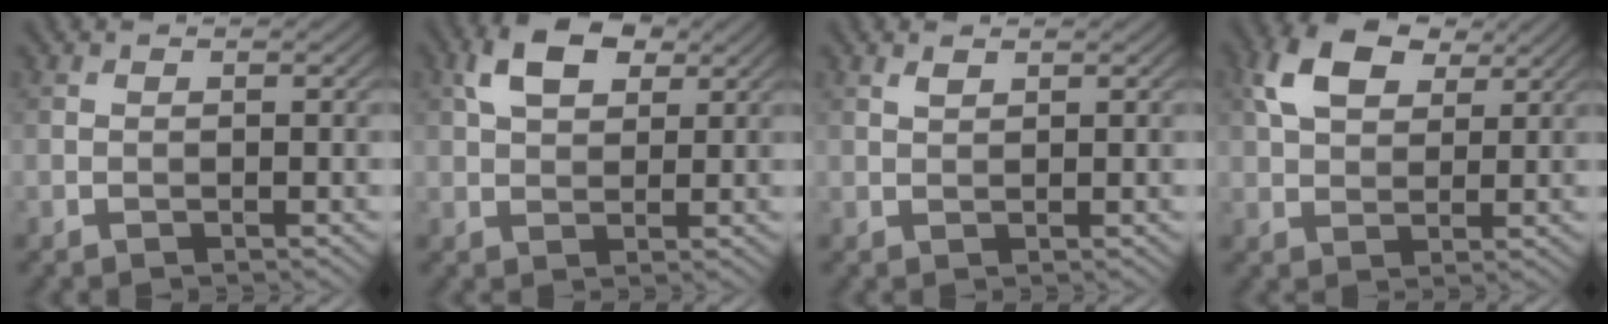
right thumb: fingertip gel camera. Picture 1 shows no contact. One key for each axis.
{"total": 6.3, "fx": 2.8, "fy": 3.7, "fz": 4.3, "tx": -0.085, "ty": 0.007, "tz": 0.047}
{"total": 1.0, "fx": 0.8, "fy": 0.3, "fz": 0.6, "tx": -0.018, "ty": 0.001, "tz": 0.016}
{"total": 8.1, "fx": 3.8, "fy": 4.8, "fz": 5.3, "tx": -0.116, "ty": 0.010, "tz": 0.070}